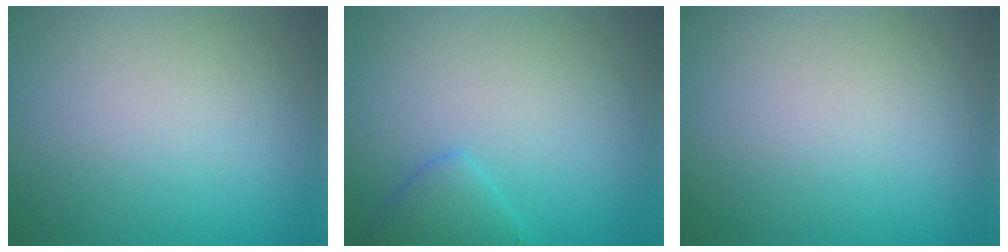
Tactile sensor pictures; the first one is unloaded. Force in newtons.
{"total": 2.1, "press": 2.1, "slide": 0.1}
{"total": 0.0}